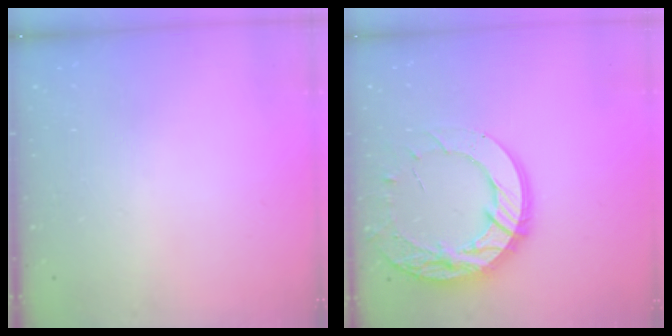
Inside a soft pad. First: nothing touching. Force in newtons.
{"total": 18.0, "press": 17.9, "slide": 1.6}